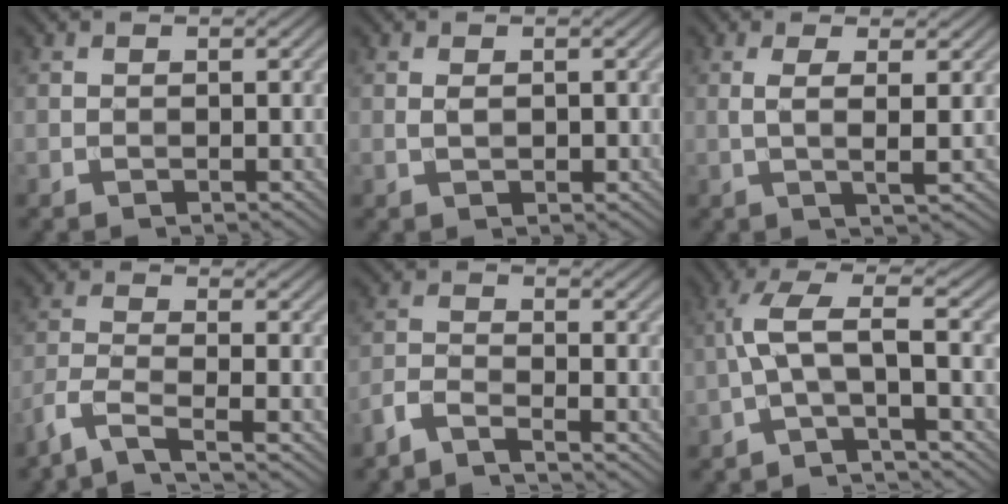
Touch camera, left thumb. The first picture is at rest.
{"total": 1.4, "force": [0.1, 0.7, 1.2], "torque": [-0.025, -0.001, 0.005]}
{"total": 3.3, "force": [0.6, 0.5, 3.2], "torque": [-0.060, 0.003, 0.010]}
{"total": 4.5, "force": [-3.3, 0.8, 3.0], "torque": [-0.060, -0.005, -0.084]}
{"total": 3.3, "force": [-2.8, 0.4, 1.6], "torque": [-0.035, -0.006, -0.071]}
{"total": 5.9, "force": [-1.2, 1.3, 5.6], "torque": [-0.115, 0.020, -0.039]}